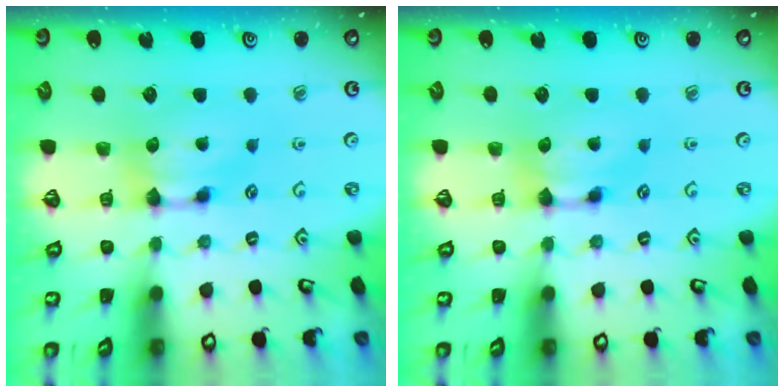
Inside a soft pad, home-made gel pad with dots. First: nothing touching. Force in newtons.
{"total": 0.0}